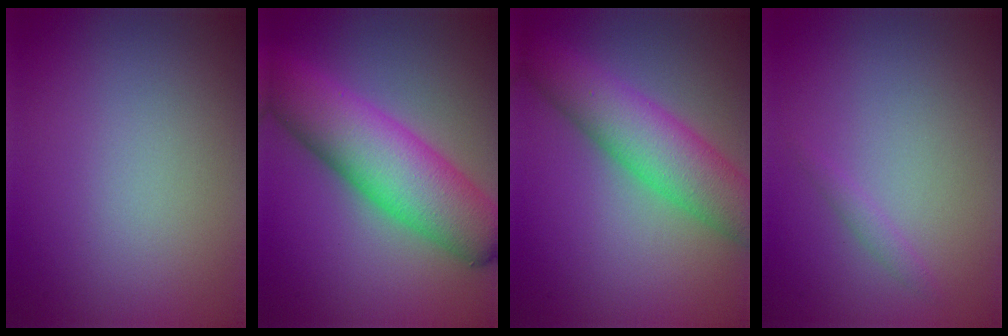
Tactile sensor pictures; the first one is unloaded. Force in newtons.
{"total": 9.3, "press": 9.3, "slide": 0.3}
{"total": 6.8, "press": 6.8, "slide": 0.3}
{"total": 0.8, "press": 0.8, "slide": 0.0}